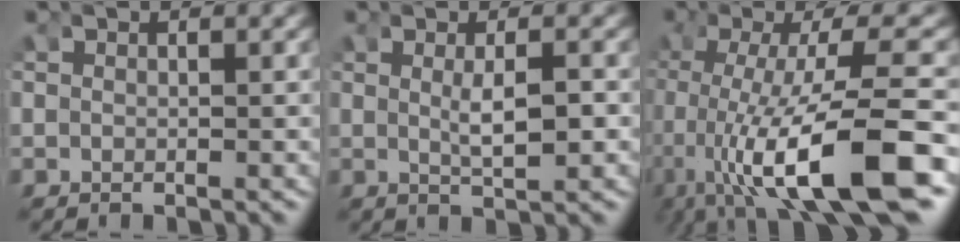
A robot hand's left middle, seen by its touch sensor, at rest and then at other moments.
{"total": 2.6, "force": [0.0, 0.3, 2.6], "torque": [-0.046, -0.010, 0.009]}
{"total": 10.0, "force": [-2.7, 3.0, 9.1], "torque": [-0.171, -0.026, -0.022]}